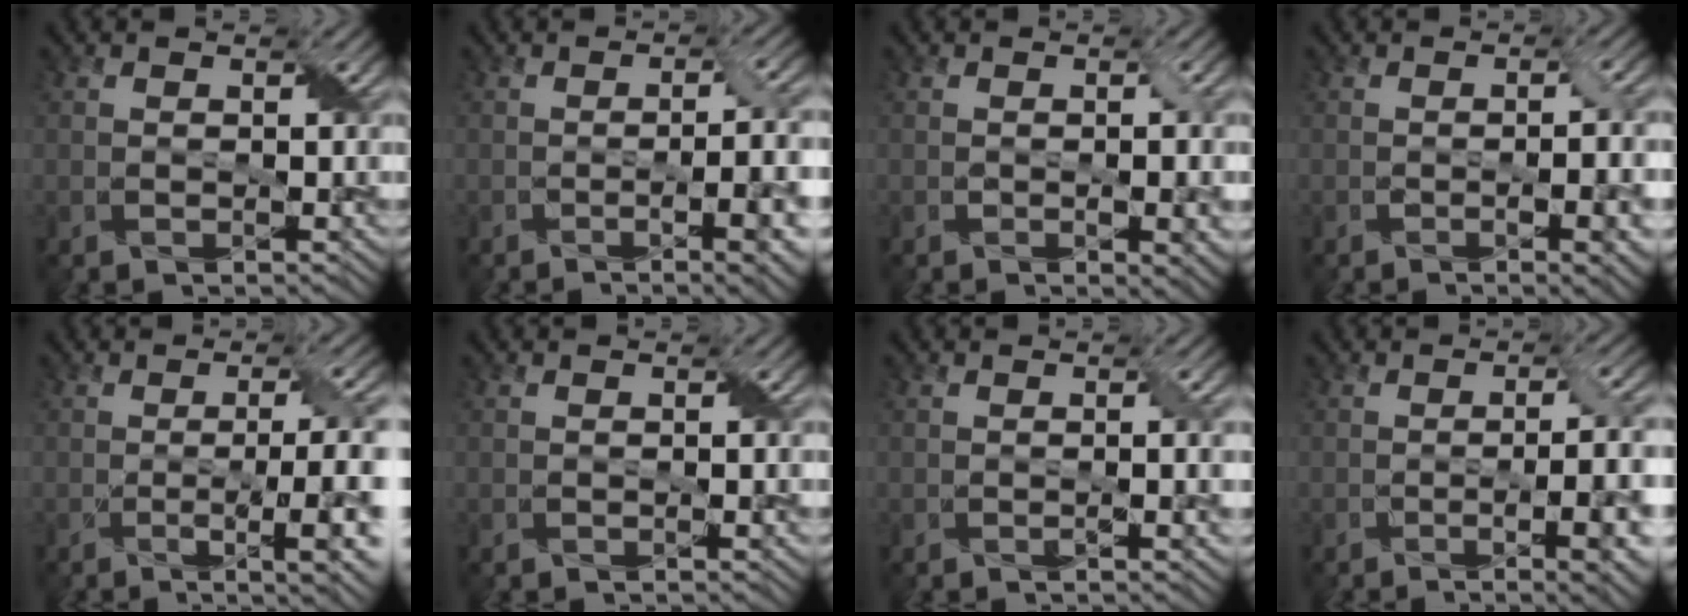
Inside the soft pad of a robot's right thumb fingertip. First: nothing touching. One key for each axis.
{"total": 8.4, "fx": -2.6, "fy": 1.9, "fz": 7.7, "tx": -0.108, "ty": -0.007, "tz": -0.036}
{"total": 3.3, "fx": -0.7, "fy": 1.0, "fz": 3.0, "tx": -0.044, "ty": -0.007, "tz": -0.005}
{"total": 5.7, "fx": -1.7, "fy": 1.2, "fz": 5.3, "tx": -0.077, "ty": -0.006, "tz": -0.018}
{"total": 10.0, "fx": -1.1, "fy": 2.7, "fz": 9.6, "tx": -0.123, "ty": -0.002, "tz": -0.011}
{"total": 0.8, "fx": -0.1, "fy": 0.0, "fz": 0.8, "tx": -0.013, "ty": 0.001, "tz": -0.001}
{"total": 2.5, "fx": -0.1, "fy": 0.3, "fz": 2.4, "tx": -0.039, "ty": 0.003, "tz": -0.001}
{"total": 9.2, "fx": -2.5, "fy": 2.3, "fz": 8.5, "tx": -0.113, "ty": -0.006, "tz": -0.034}